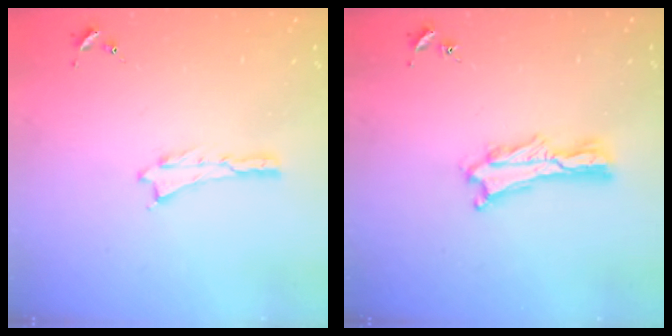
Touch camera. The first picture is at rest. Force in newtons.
{"total": 2.1, "press": 2.1, "slide": 0.3}